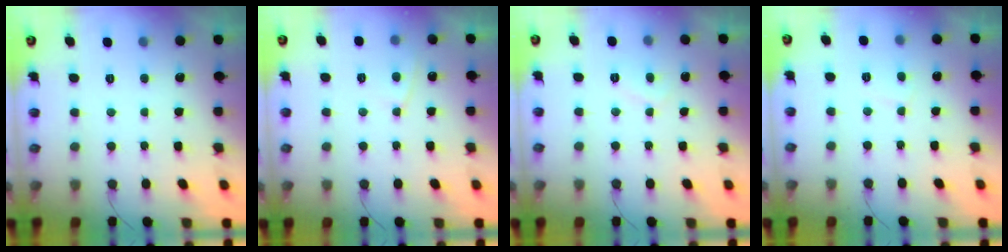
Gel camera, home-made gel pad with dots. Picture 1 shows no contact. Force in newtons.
{"total": 4.0, "press": 4.0, "slide": 0.4}
{"total": 1.3, "press": 1.2, "slide": 0.6}
{"total": 3.0, "press": 3.0, "slide": 0.2}